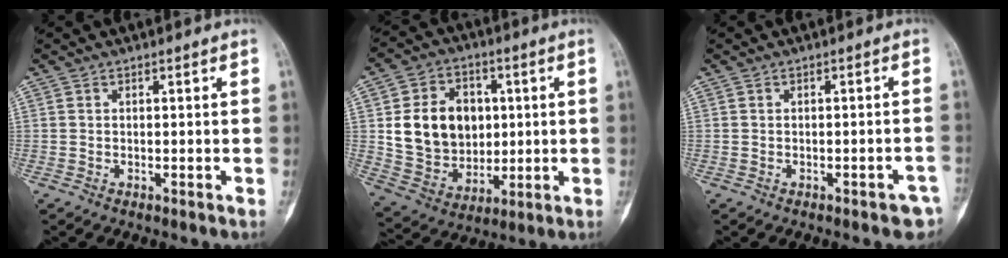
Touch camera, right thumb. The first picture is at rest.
{"total": 15.9, "force": [2.2, 12.8, 9.2], "torque": [-0.117, -0.002, 0.053]}
{"total": 3.9, "force": [-2.4, 1.5, 2.8], "torque": [-0.024, 0.014, -0.024]}